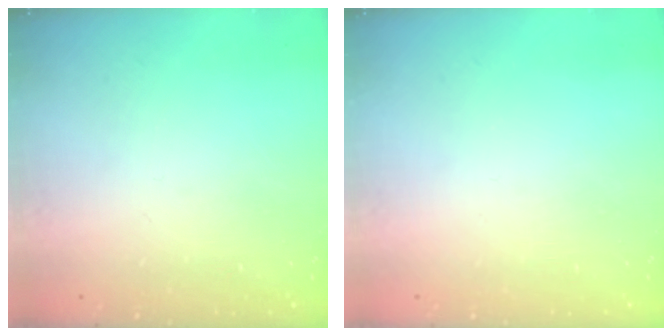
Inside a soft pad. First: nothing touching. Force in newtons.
{"total": 0.0}